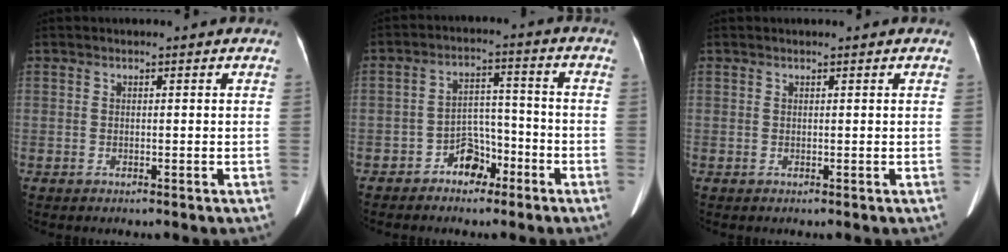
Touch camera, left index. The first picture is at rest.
{"total": 5.4, "force": [-3.5, 3.3, 2.7], "torque": [-0.045, 0.021, -0.058]}
{"total": 0.5, "force": [0.5, 0.0, 0.2], "torque": [-0.009, 0.008, 0.010]}